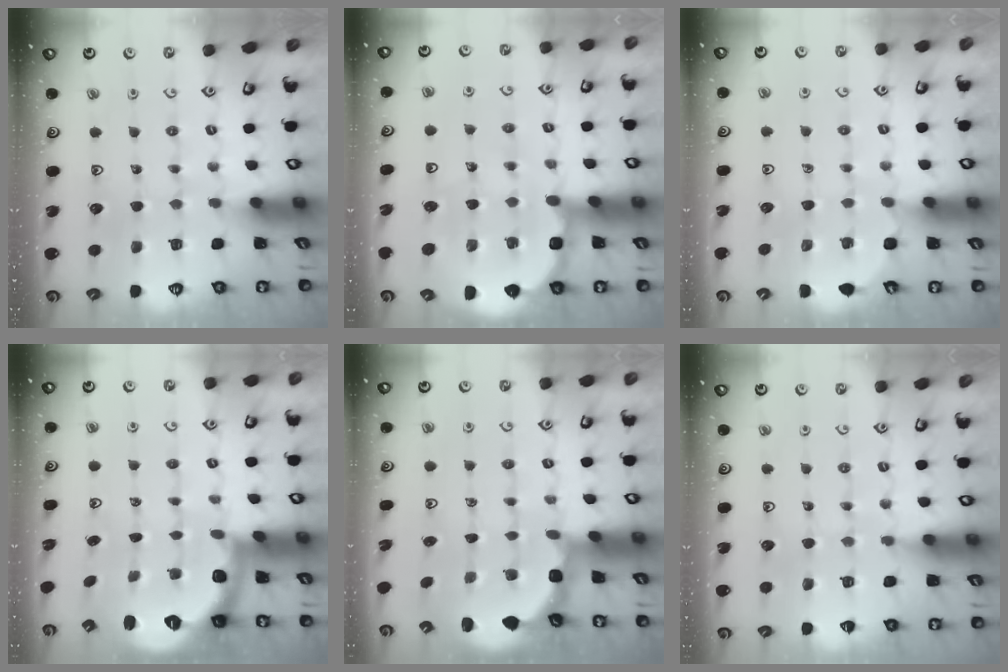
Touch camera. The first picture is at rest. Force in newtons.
{"total": 8.2, "press": 8.0, "slide": 1.6}
{"total": 2.7, "press": 2.6, "slide": 0.8}
{"total": 2.8, "press": 1.9, "slide": 2.0}
{"total": 3.1, "press": 2.2, "slide": 2.2}
{"total": 2.7, "press": 2.7, "slide": 0.4}